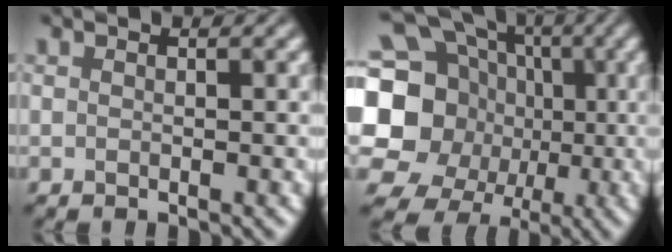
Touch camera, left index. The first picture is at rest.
{"total": 18.5, "force": [-0.9, 17.1, 7.2], "torque": [-0.176, 0.014, -0.040]}